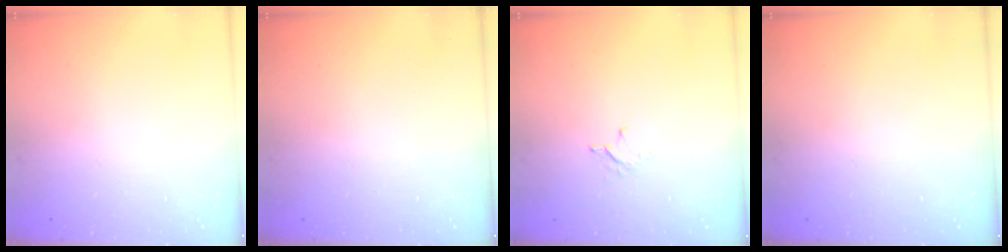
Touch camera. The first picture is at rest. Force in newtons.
{"total": 0.0}
{"total": 3.0, "press": 3.0, "slide": 0.3}
{"total": 0.0}